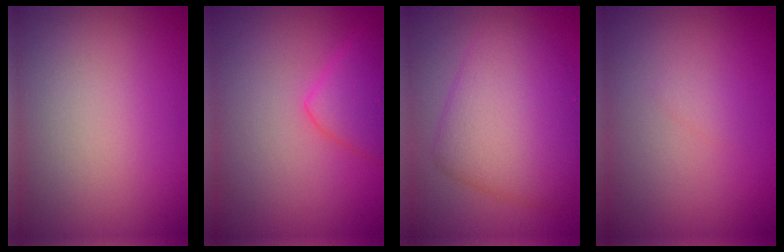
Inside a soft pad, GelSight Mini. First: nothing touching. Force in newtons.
{"total": 3.3, "press": 3.3, "slide": 0.2}
{"total": 6.6, "press": 6.6, "slide": 0.2}
{"total": 0.7, "press": 0.7, "slide": 0.1}